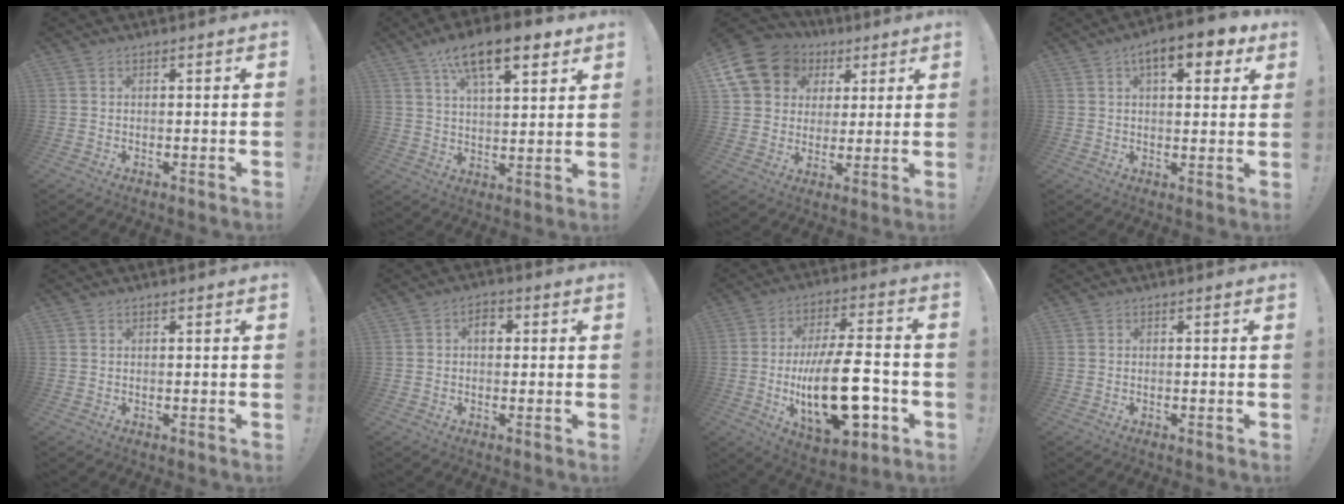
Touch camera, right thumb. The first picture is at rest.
{"total": 14.8, "force": [8.5, 5.7, 10.7], "torque": [-0.170, -0.034, 0.144]}
{"total": 15.2, "force": [6.4, 12.4, 6.2], "torque": [-0.106, -0.031, 0.138]}
{"total": 10.0, "force": [4.9, 4.0, 7.8], "torque": [-0.101, -0.014, 0.077]}
{"total": 0.0}
{"total": 3.8, "force": [0.6, 2.7, 2.6], "torque": [-0.036, 0.004, 0.005]}
{"total": 23.6, "force": [-5.1, 10.1, 20.8], "torque": [-0.353, 0.016, -0.075]}
{"total": 0.0}